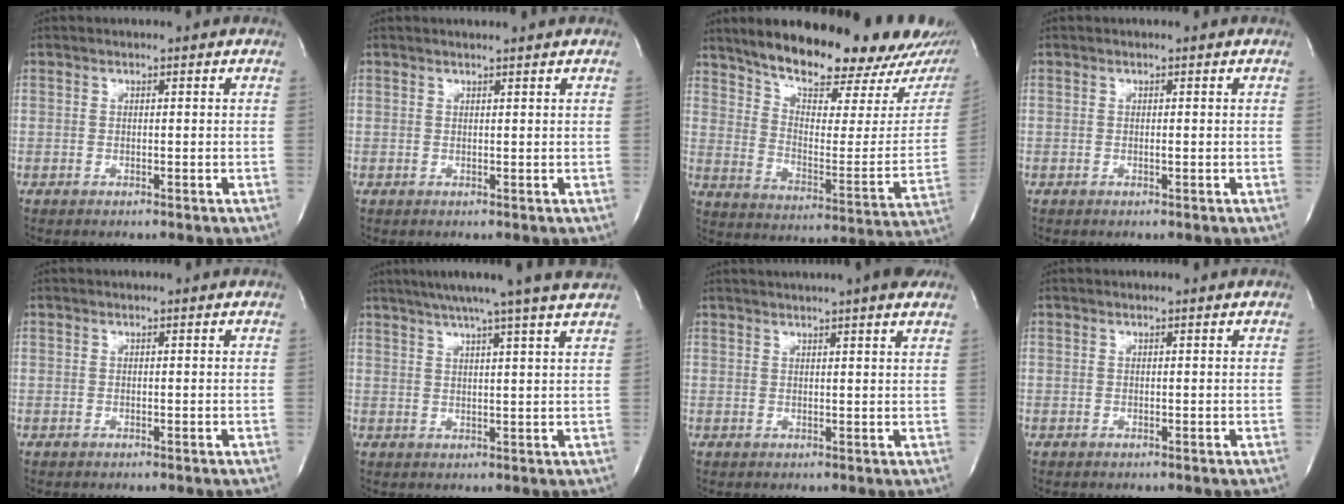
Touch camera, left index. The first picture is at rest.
{"total": 2.1, "force": [1.9, -0.5, 0.7], "torque": [-0.012, 0.005, 0.027]}
{"total": 25.1, "force": [20.3, 5.7, 13.6], "torque": [-0.208, -0.035, 0.271]}
{"total": 0.0}
{"total": 0.0}
{"total": 13.2, "force": [11.2, -1.7, 6.8], "torque": [-0.111, -0.003, 0.138]}
{"total": 9.2, "force": [7.7, 0.2, 5.1], "torque": [-0.080, 0.025, 0.087]}
{"total": 0.6, "force": [0.6, -0.1, 0.2], "torque": [-0.007, 0.002, 0.010]}